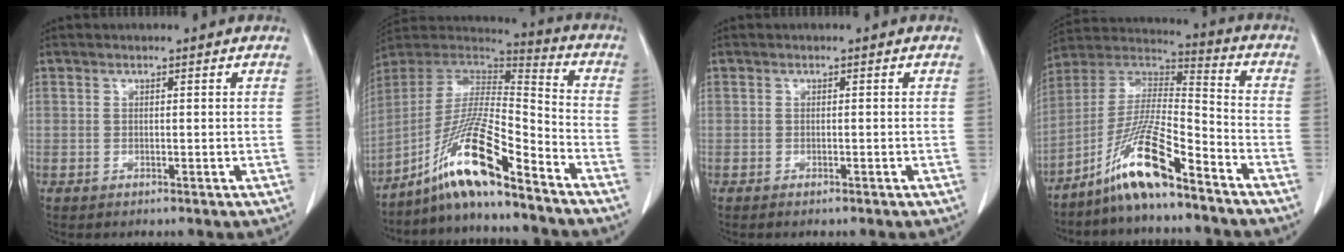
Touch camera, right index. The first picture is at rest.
{"total": 15.5, "force": [-11.1, 0.4, 10.8], "torque": [-0.208, 0.002, -0.206]}
{"total": 1.1, "force": [-0.9, 0.0, 0.6], "torque": [-0.012, -0.003, -0.011]}
{"total": 13.3, "force": [-9.2, 0.7, 9.6], "torque": [-0.195, 0.001, -0.176]}